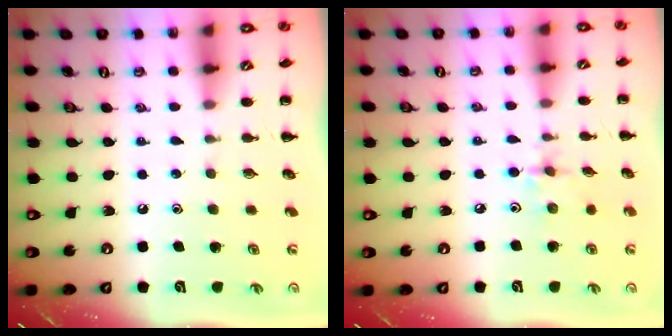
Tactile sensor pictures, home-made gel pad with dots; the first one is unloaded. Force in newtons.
{"total": 2.7, "press": 2.7, "slide": 0.5}